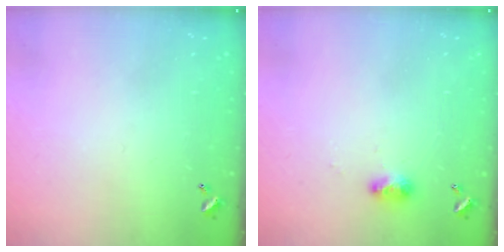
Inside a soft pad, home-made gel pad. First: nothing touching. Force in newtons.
{"total": 4.8, "press": 4.7, "slide": 0.7}